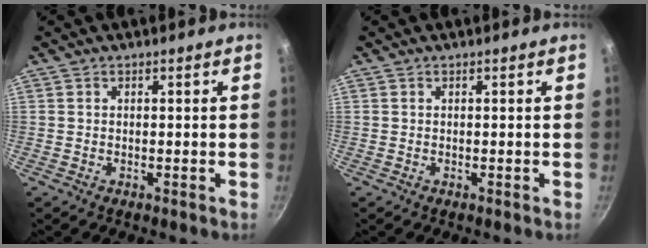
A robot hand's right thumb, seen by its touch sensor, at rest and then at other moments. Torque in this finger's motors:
{"motor_torque": [-0.22, 0.27, 0.03, -0.03, 0.00]}